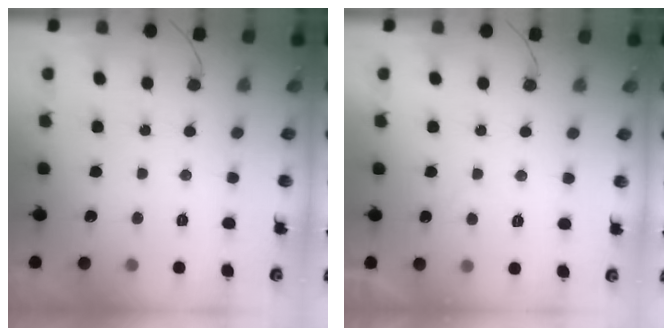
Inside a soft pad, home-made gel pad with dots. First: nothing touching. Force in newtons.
{"total": 0.9, "press": 0.7, "slide": 0.5}